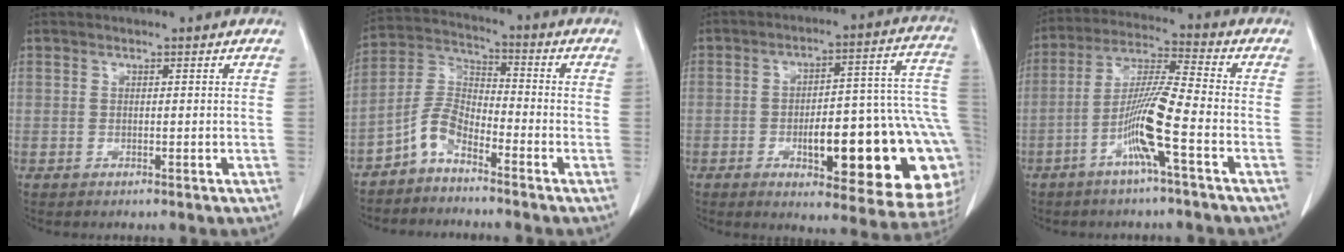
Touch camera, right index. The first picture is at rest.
{"total": 5.8, "force": [-4.3, 2.4, 3.1], "torque": [-0.069, 0.013, -0.096]}
{"total": 23.4, "force": [-5.3, 6.0, 22.0], "torque": [-0.197, 0.028, -0.055]}
{"total": 9.9, "force": [-3.9, -0.5, 9.0], "torque": [-0.179, 0.003, -0.080]}